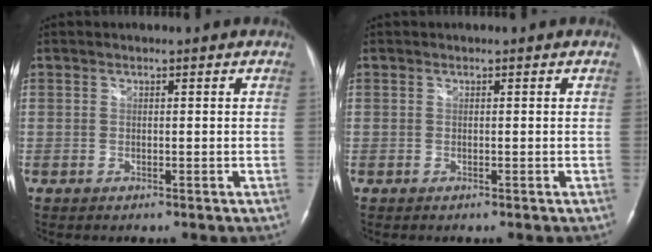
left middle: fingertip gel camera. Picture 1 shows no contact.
{"total": 0.0}